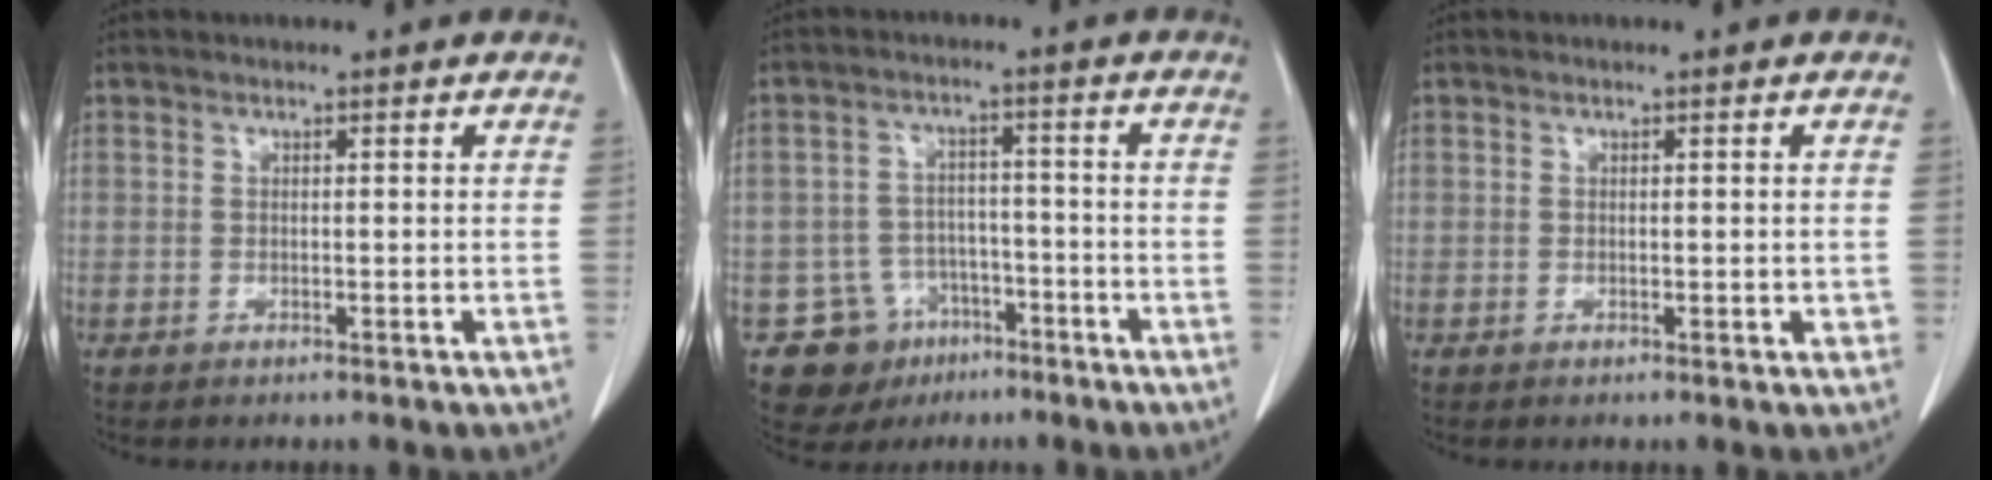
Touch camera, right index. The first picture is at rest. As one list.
[{"total": 9.2, "force": [-5.1, 7.7, 1.1], "torque": [-0.021, 0.025, -0.067]}, {"total": 1.1, "force": [0.0, 0.5, 1.0], "torque": [-0.012, -0.002, 0.003]}]